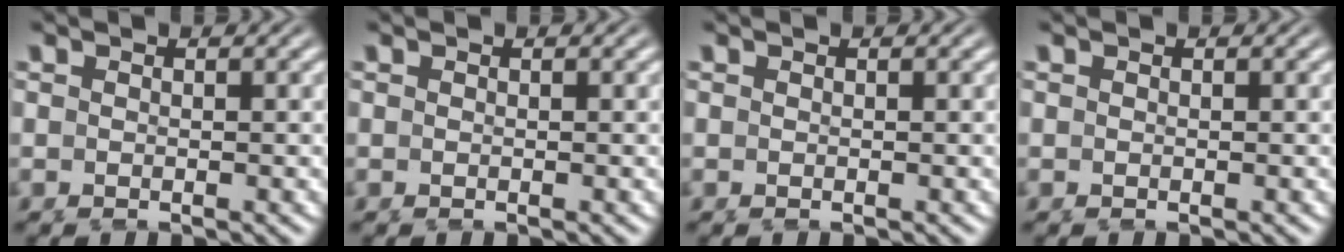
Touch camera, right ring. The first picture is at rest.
{"total": 0.0}
{"total": 0.0}
{"total": 0.0}